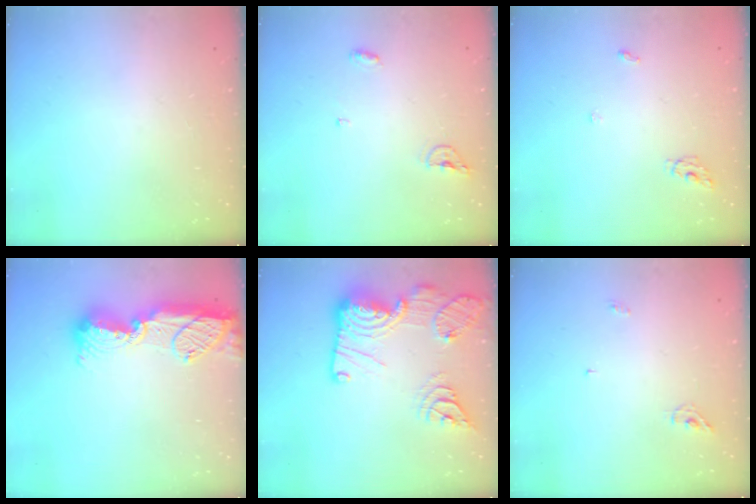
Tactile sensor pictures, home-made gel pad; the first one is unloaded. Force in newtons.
{"total": 4.8, "press": 4.7, "slide": 1.1}
{"total": 4.4, "press": 4.4, "slide": 0.3}
{"total": 17.2, "press": 16.2, "slide": 5.8}
{"total": 22.9, "press": 22.8, "slide": 2.3}
{"total": 4.3, "press": 4.3, "slide": 0.1}